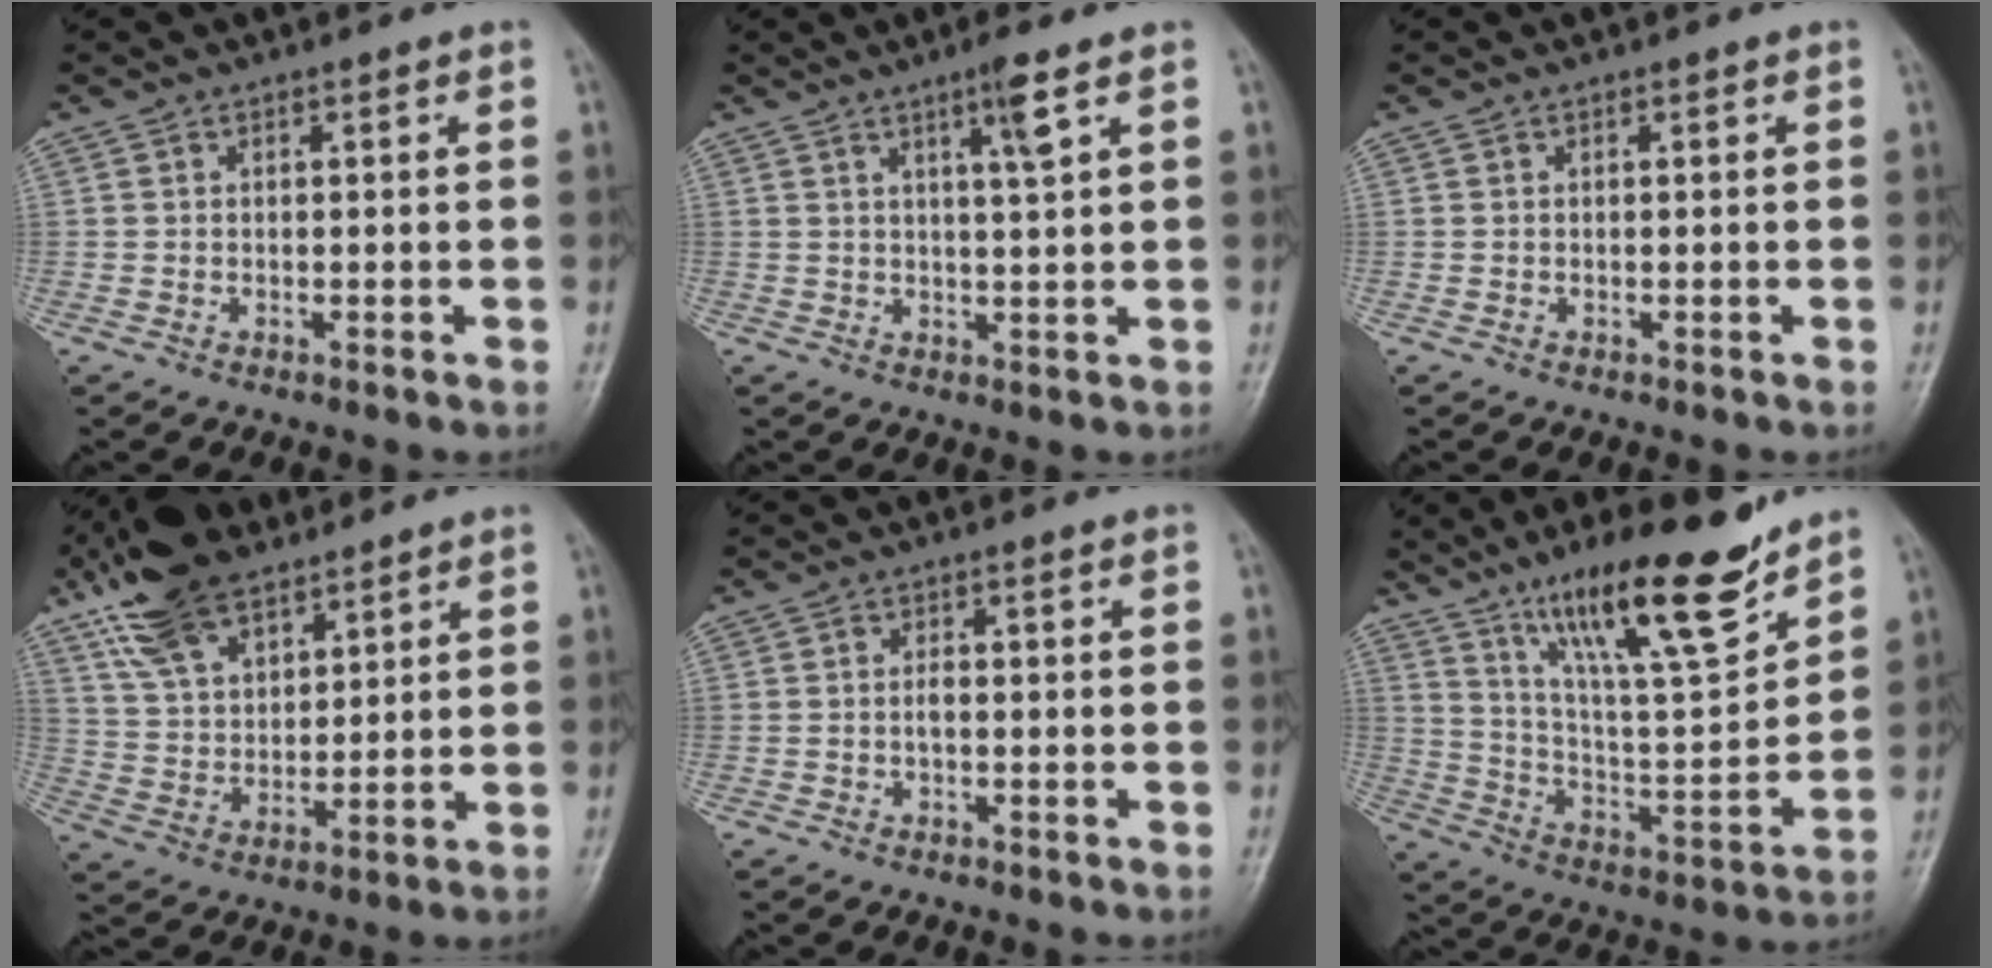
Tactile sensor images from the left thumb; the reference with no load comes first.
{"total": 4.6, "force": [2.3, -0.1, 4.0], "torque": [-0.072, -0.012, 0.042]}
{"total": 0.0}
{"total": 15.6, "force": [10.1, 7.8, 9.0], "torque": [-0.141, -0.023, 0.190]}
{"total": 1.6, "force": [-0.3, 0.5, 1.4], "torque": [-0.030, 0.007, -0.007]}
{"total": 20.6, "force": [14.3, 4.3, 14.3], "torque": [-0.205, -0.076, 0.247]}